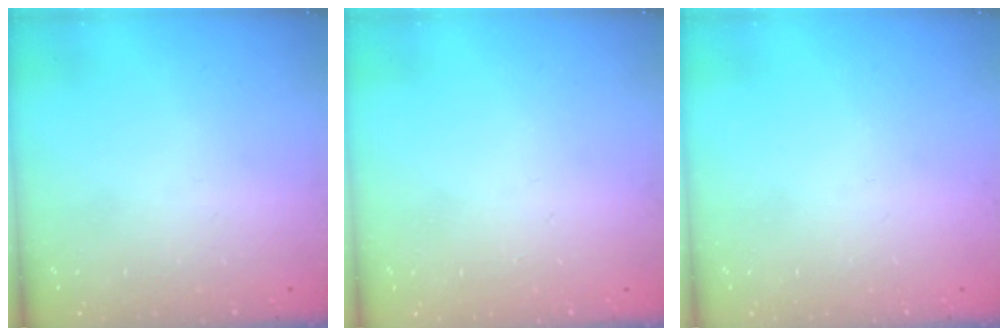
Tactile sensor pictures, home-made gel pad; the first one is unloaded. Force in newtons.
{"total": 1.6, "press": 1.5, "slide": 0.5}
{"total": 0.0}